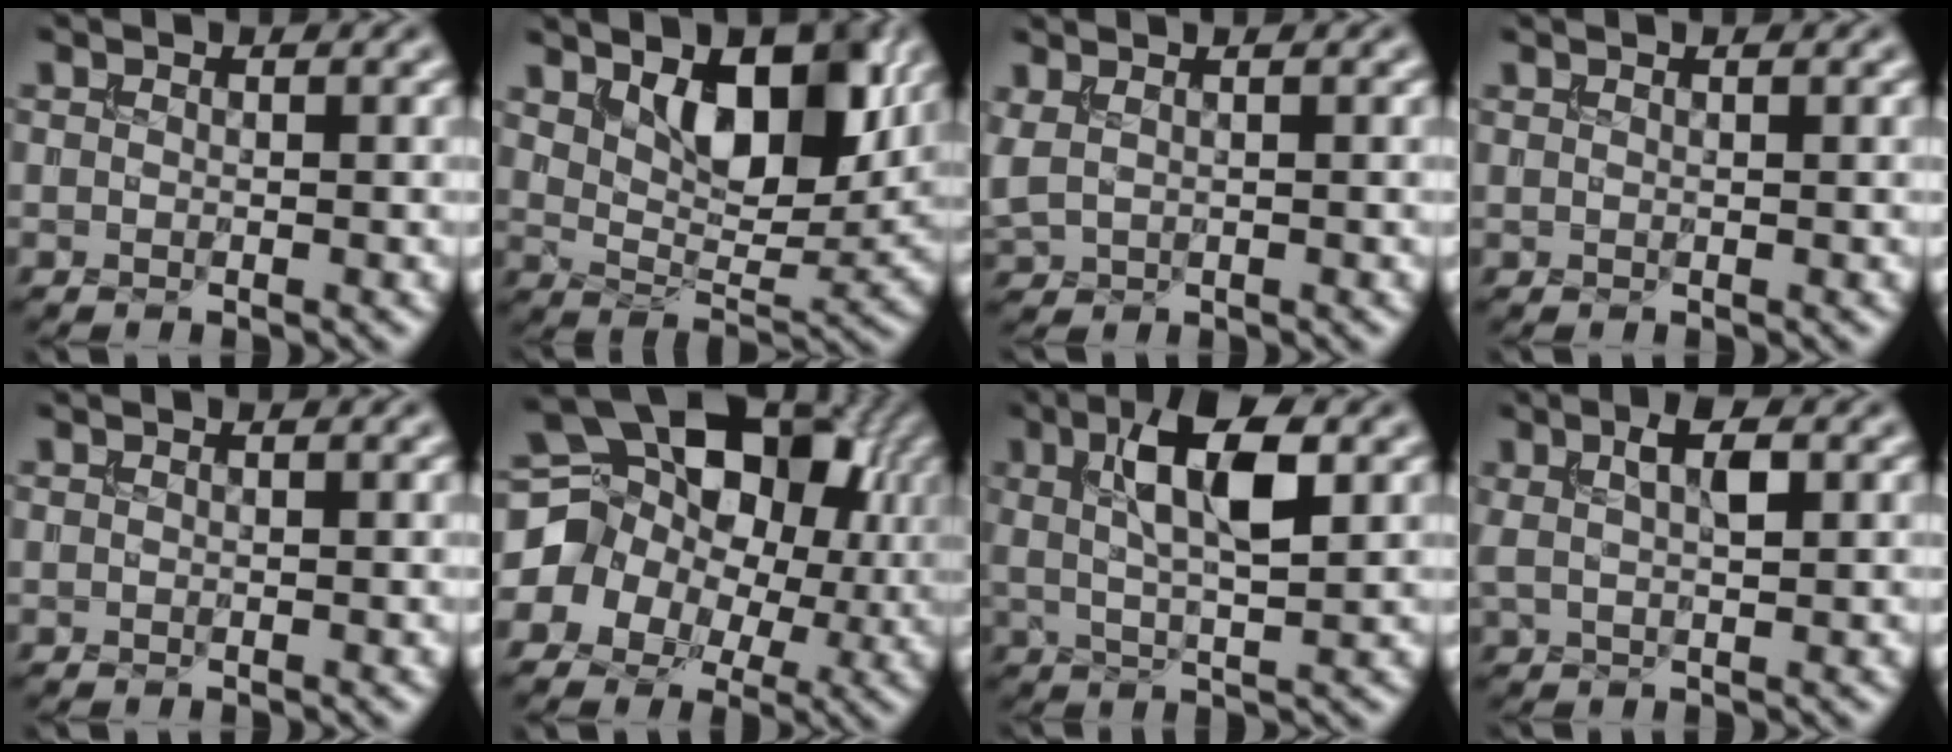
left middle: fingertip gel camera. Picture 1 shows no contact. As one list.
[{"total": 8.0, "force": [3.6, 4.0, 5.9], "torque": [-0.097, -0.010, 0.057]}, {"total": 1.8, "force": [1.0, 0.9, 1.3], "torque": [-0.032, 0.009, 0.025]}, {"total": 0.7, "force": [0.5, 0.1, 0.4], "torque": [-0.006, 0.000, 0.004]}, {"total": 0.0}, {"total": 14.1, "force": [1.5, 11.5, 8.0], "torque": [-0.133, 0.020, 0.016]}, {"total": 6.8, "force": [1.8, 2.1, 6.2], "torque": [-0.108, 0.006, 0.032]}, {"total": 2.9, "force": [0.9, 0.8, 2.6], "torque": [-0.045, 0.006, 0.018]}]